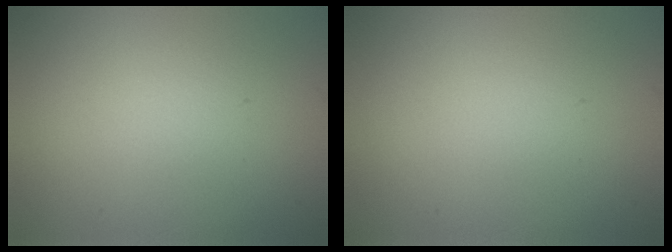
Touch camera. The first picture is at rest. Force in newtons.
{"total": 0.0}